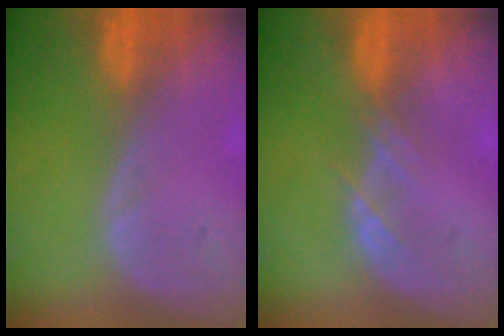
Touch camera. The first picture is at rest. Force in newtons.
{"total": 1.9, "press": 1.9, "slide": 0.3}